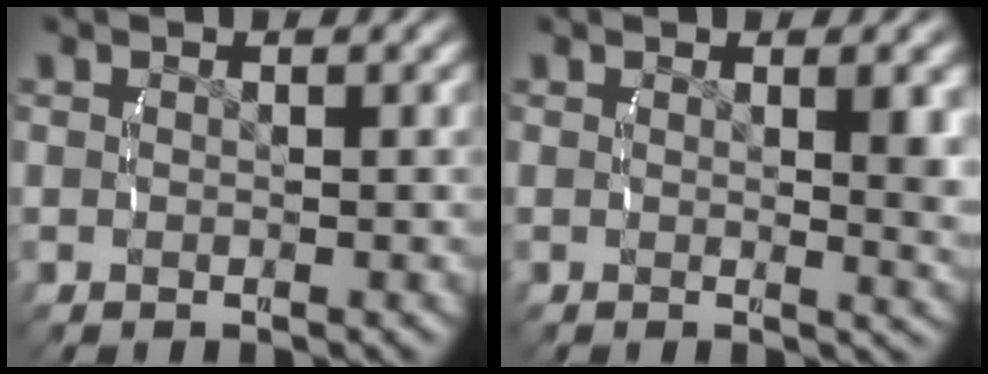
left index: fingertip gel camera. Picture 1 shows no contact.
{"total": 2.6, "force": [0.6, 0.1, 2.5], "torque": [-0.033, -0.012, 0.015]}